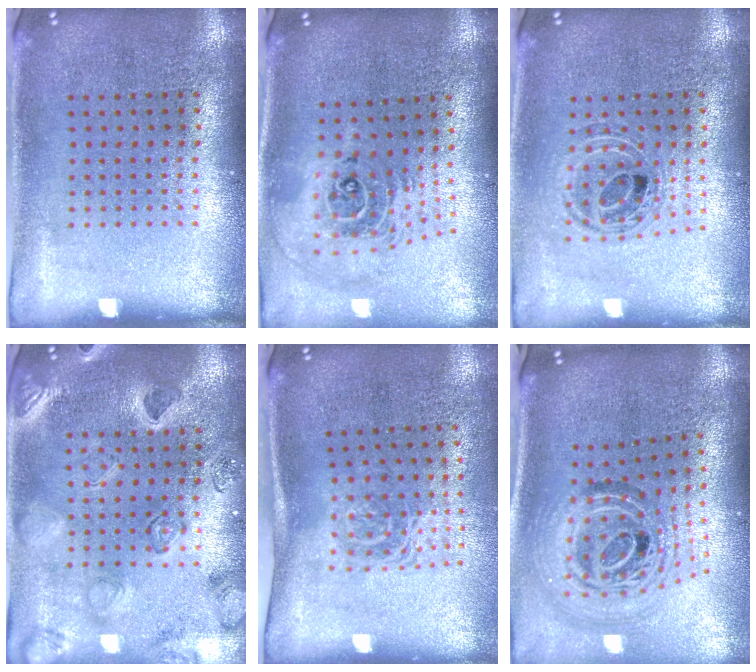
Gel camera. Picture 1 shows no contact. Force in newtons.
{"total": 2.3, "press": 1.8, "slide": 1.5}
{"total": 0.5, "press": 0.5, "slide": 0.2}
{"total": 2.5, "press": 2.4, "slide": 0.7}
{"total": 1.7, "press": 1.1, "slide": 1.3}
{"total": 2.1, "press": 1.7, "slide": 1.3}